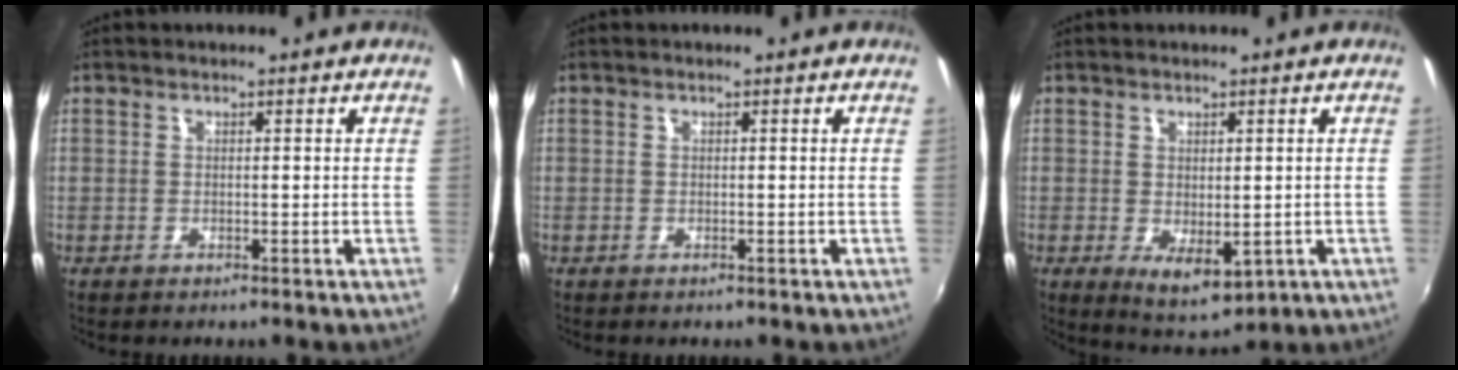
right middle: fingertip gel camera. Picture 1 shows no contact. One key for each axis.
{"total": 0.0}
{"total": 5.9, "fx": -0.9, "fy": 3.1, "fz": 4.9, "tx": -0.075, "ty": -0.015, "tz": -0.002}